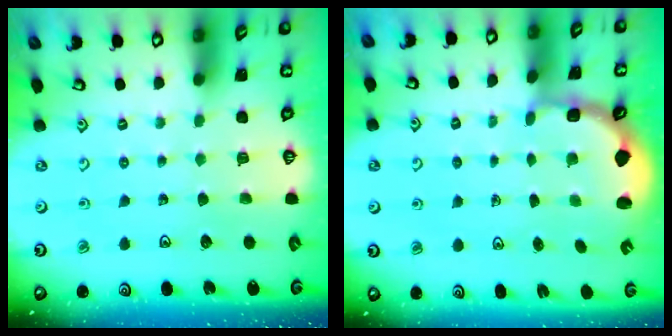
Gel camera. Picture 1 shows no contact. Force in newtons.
{"total": 2.9, "press": 1.8, "slide": 2.2}